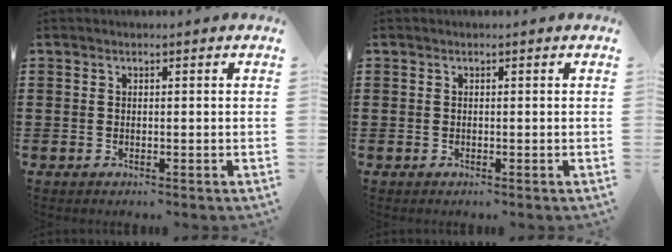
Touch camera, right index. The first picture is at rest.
{"total": 0.0}